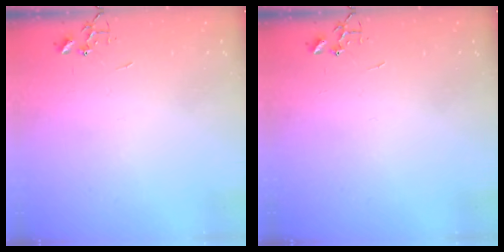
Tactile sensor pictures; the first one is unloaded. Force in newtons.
{"total": 0.0}